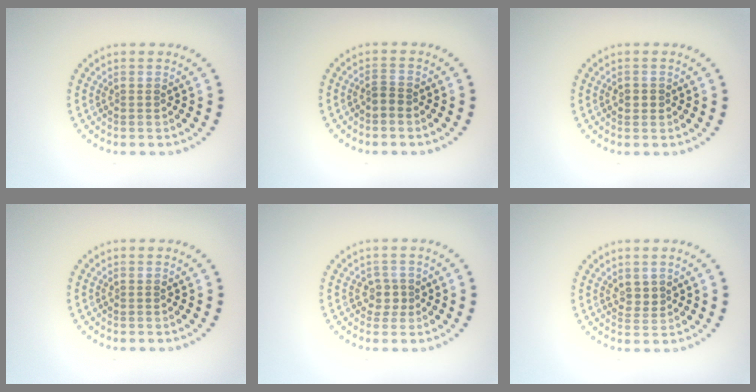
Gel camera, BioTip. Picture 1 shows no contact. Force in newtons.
{"total": 1.1, "press": 0.9, "slide": 0.7}
{"total": 1.2, "press": 1.1, "slide": 0.3}
{"total": 0.0}
{"total": 1.6, "press": 1.3, "slide": 1.0}
{"total": 1.5, "press": 1.3, "slide": 0.7}